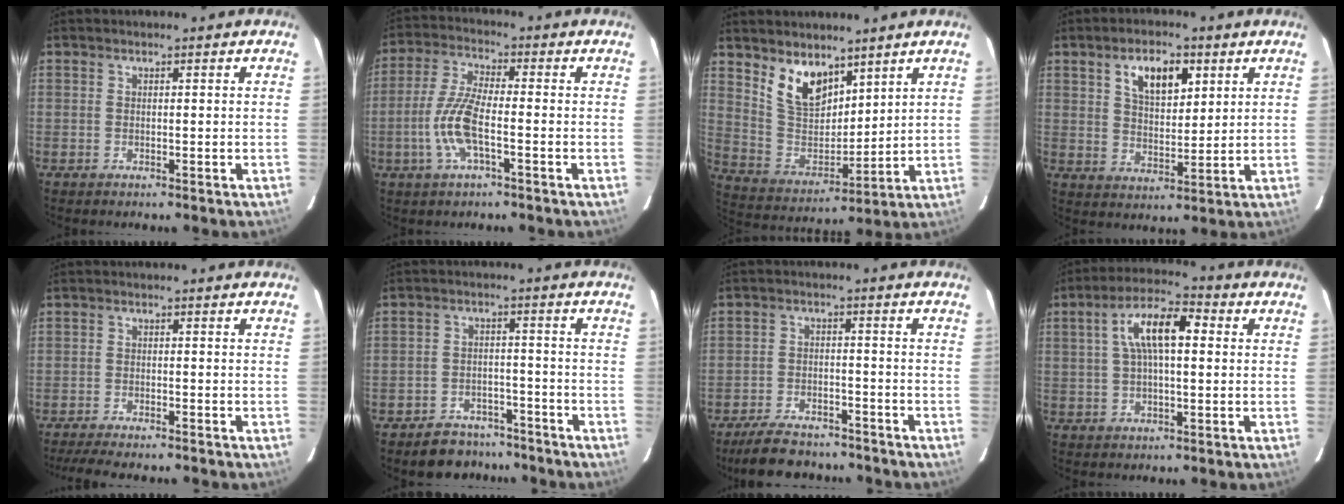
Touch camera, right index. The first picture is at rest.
{"total": 9.2, "force": [-2.8, 2.2, 8.5], "torque": [-0.186, 0.000, -0.058]}
{"total": 11.1, "force": [7.3, 6.0, 5.8], "torque": [-0.110, -0.001, 0.153]}
{"total": 8.7, "force": [4.1, 4.3, 6.3], "torque": [-0.109, 0.012, 0.075]}
{"total": 7.6, "force": [-6.6, 1.0, 3.7], "torque": [-0.088, -0.019, -0.107]}
{"total": 8.8, "force": [-7.4, 4.5, 1.6], "torque": [-0.049, 0.019, -0.097]}
{"total": 11.8, "force": [-9.9, 4.3, 4.7], "torque": [-0.110, 0.001, -0.148]}
{"total": 10.0, "force": [2.0, 3.7, 9.1], "torque": [-0.164, 0.024, 0.031]}